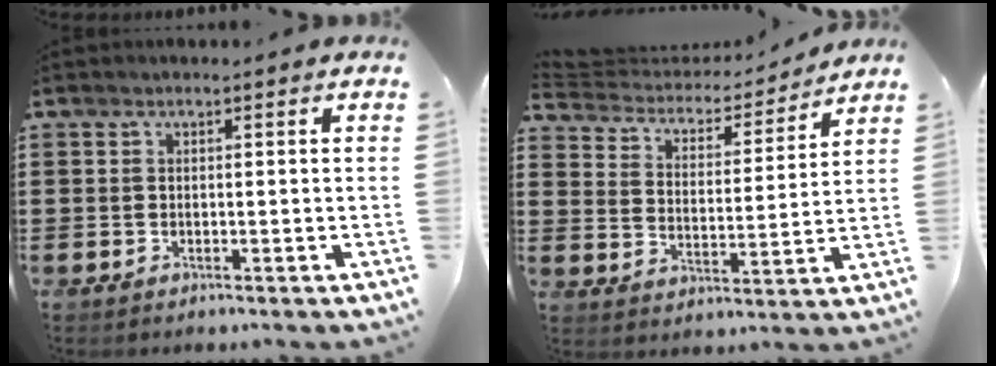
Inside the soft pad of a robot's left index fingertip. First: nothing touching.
{"total": 4.0, "force": [3.7, 1.1, 0.8], "torque": [-0.041, -0.023, 0.058]}